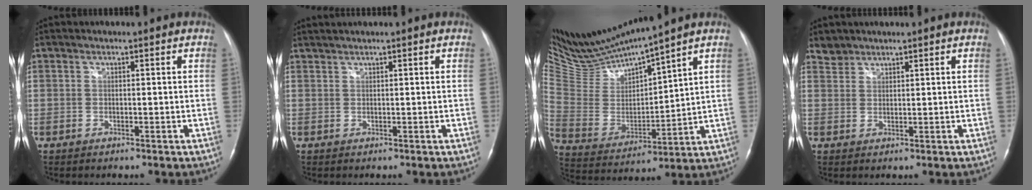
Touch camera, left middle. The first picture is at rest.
{"total": 1.4, "force": [1.3, -0.2, 0.6], "torque": [-0.013, 0.012, 0.028]}
{"total": 13.2, "force": [12.6, -1.1, 3.7], "torque": [-0.089, -0.014, 0.263]}
{"total": 2.0, "force": [1.7, 0.9, -0.3], "torque": [0.007, 0.008, 0.032]}